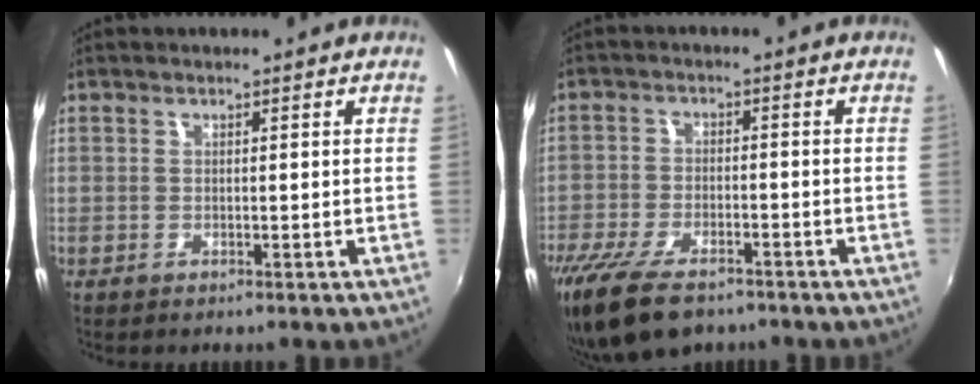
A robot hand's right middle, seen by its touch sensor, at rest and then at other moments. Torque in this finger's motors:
{"motor_torque": [1.28, -0.86, 0.24, 0.20]}